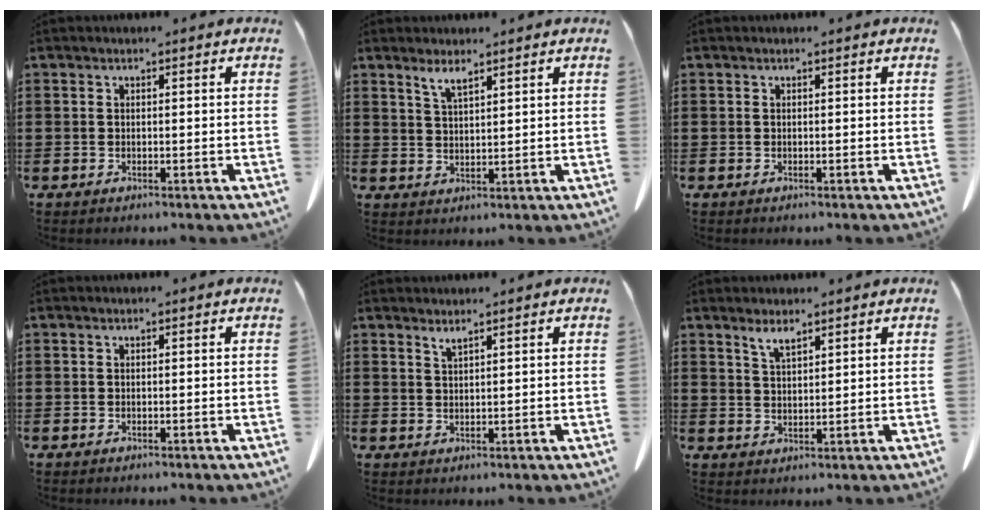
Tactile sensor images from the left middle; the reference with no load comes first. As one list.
[{"total": 2.8, "force": [2.3, 0.3, 1.6], "torque": [-0.037, -0.001, 0.042]}, {"total": 0.0}, {"total": 0.0}, {"total": 1.7, "force": [1.5, -0.1, 0.8], "torque": [-0.018, -0.003, 0.029]}, {"total": 2.8, "force": [2.3, 0.5, 1.5], "torque": [-0.035, -0.001, 0.044]}]